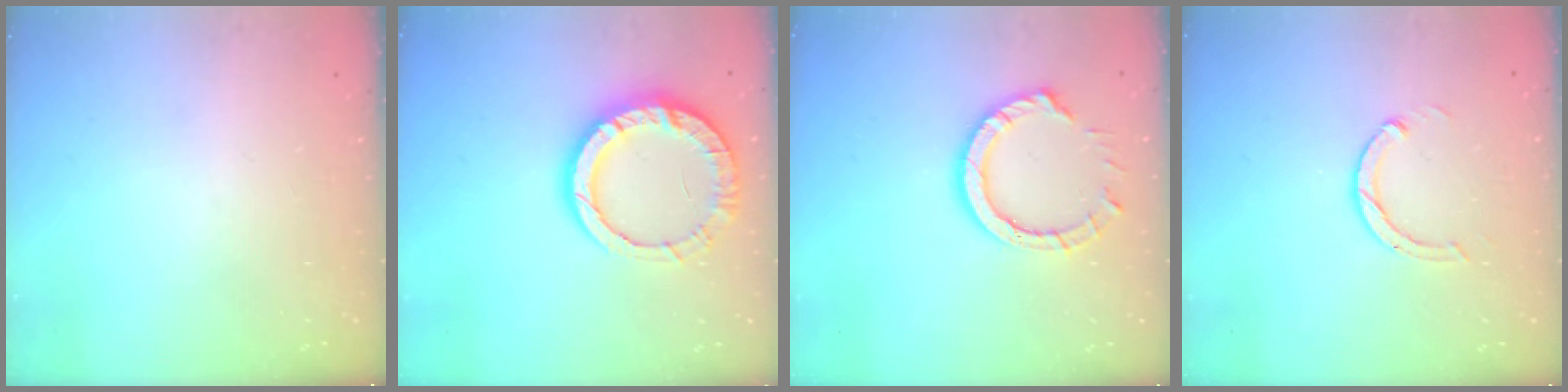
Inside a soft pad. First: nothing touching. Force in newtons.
{"total": 14.5, "press": 14.3, "slide": 2.2}
{"total": 10.6, "press": 10.6, "slide": 0.9}
{"total": 3.0, "press": 3.0, "slide": 0.3}